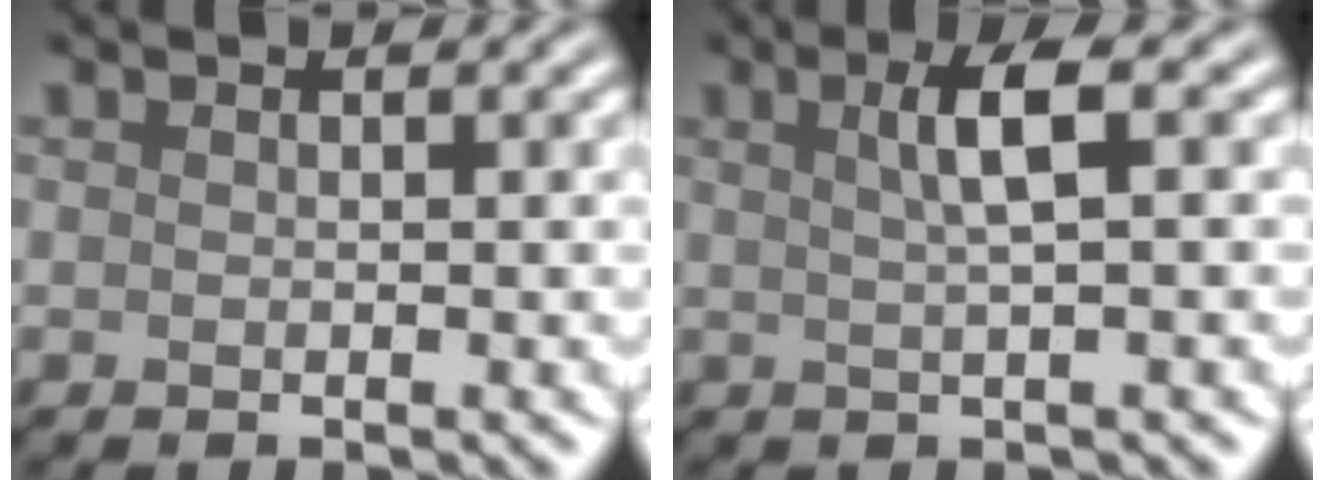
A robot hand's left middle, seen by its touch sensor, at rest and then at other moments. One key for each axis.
{"total": 3.1, "fx": 0.5, "fy": 0.5, "fz": 3.0, "tx": -0.050, "ty": 0.009, "tz": 0.013}